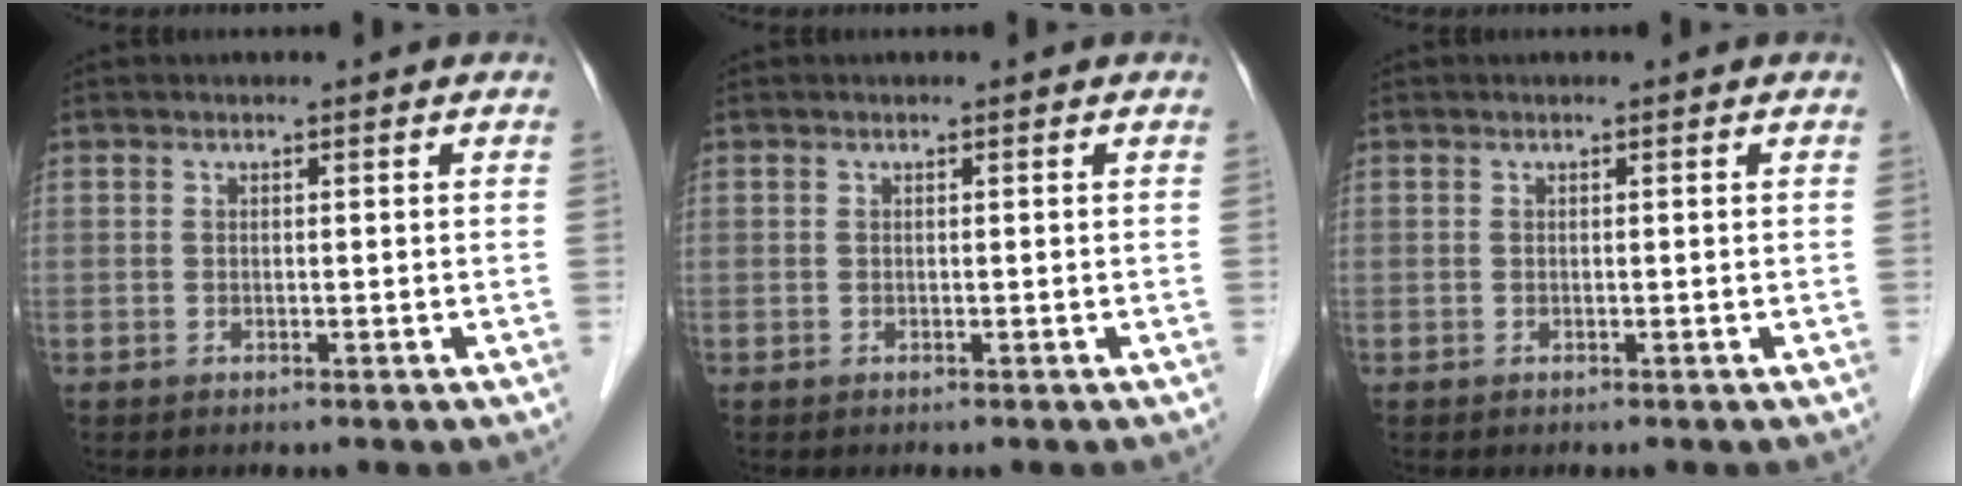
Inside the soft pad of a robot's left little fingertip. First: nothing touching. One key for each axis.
{"total": 0.0}
{"total": 0.0}